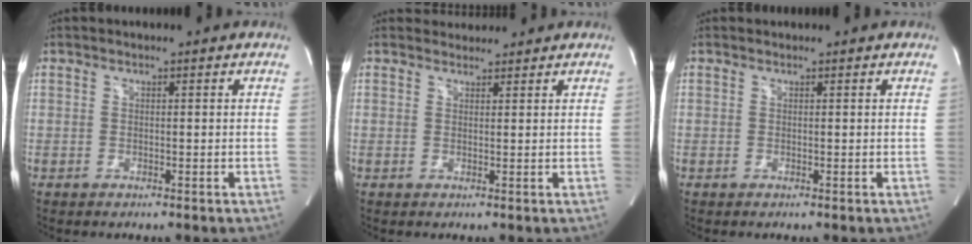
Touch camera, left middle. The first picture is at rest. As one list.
[{"total": 2.3, "force": [2.2, 0.6, -0.3], "torque": [0.000, 0.018, 0.037]}, {"total": 0.0}]